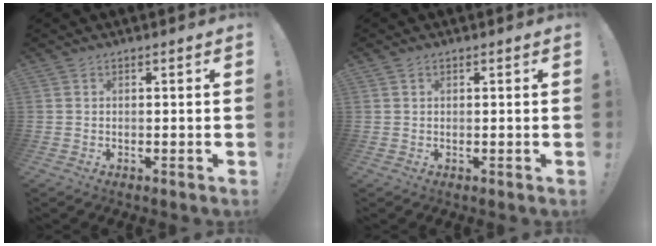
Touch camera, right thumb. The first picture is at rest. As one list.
[{"total": 0.5, "force": [0.3, 0.4, 0.1], "torque": [0.000, 0.001, 0.006]}]